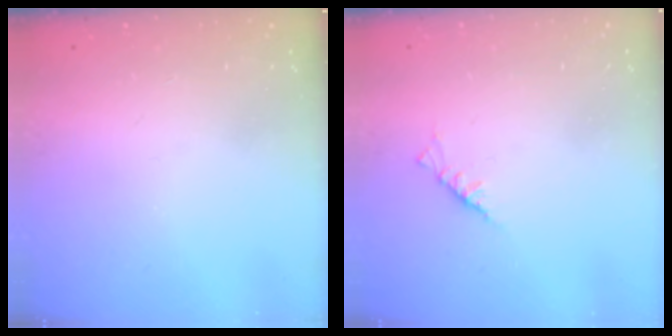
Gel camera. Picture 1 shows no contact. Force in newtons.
{"total": 2.3, "press": 2.2, "slide": 0.5}